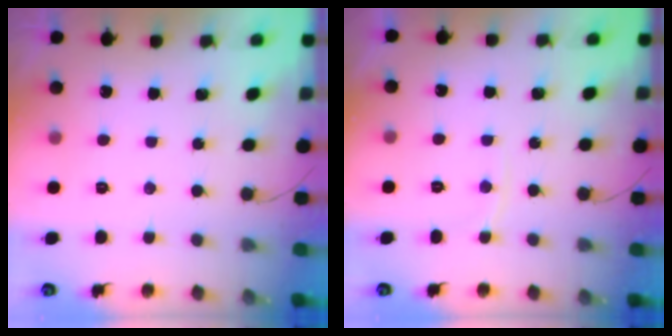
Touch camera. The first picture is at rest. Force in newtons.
{"total": 5.1, "press": 5.1, "slide": 0.6}